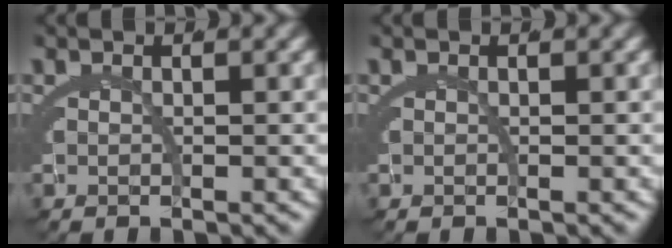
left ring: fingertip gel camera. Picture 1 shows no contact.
{"total": 0.0}